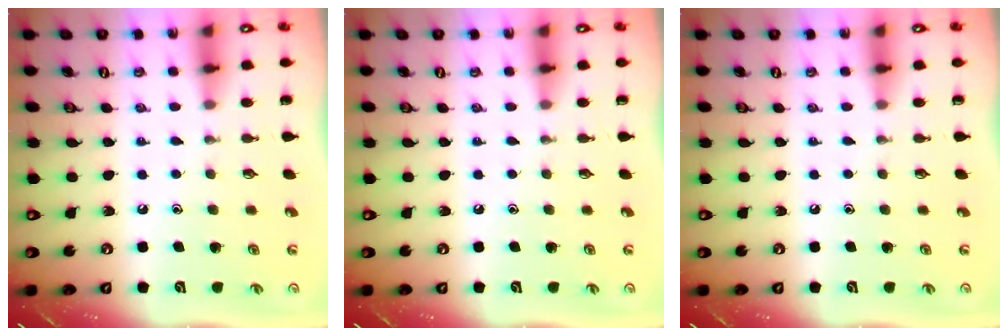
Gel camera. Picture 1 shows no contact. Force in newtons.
{"total": 0.0}
{"total": 0.0}